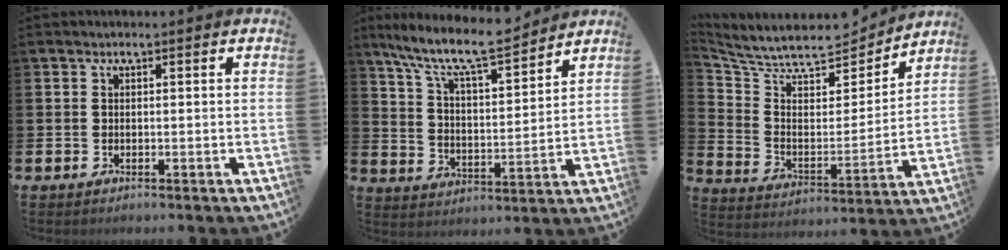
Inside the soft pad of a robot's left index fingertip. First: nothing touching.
{"total": 10.3, "force": [9.1, 1.6, 4.4], "torque": [-0.118, -0.055, 0.157]}
{"total": 7.7, "force": [7.2, 1.9, 1.9], "torque": [-0.083, -0.059, 0.122]}